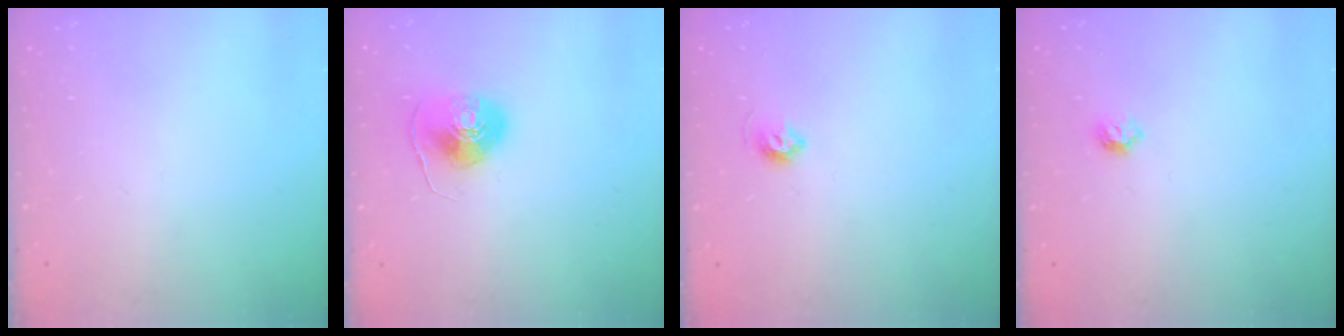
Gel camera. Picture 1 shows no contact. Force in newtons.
{"total": 9.1, "press": 9.1, "slide": 0.4}
{"total": 5.7, "press": 5.7, "slide": 0.7}
{"total": 5.4, "press": 5.4, "slide": 0.9}